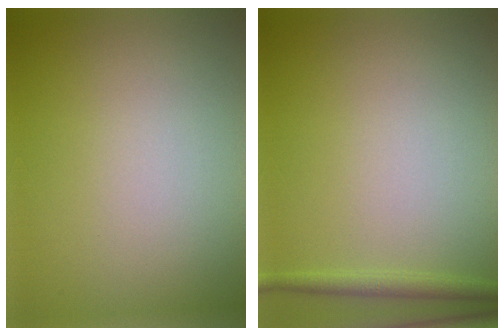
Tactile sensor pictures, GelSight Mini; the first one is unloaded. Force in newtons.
{"total": 1.4, "press": 1.4, "slide": 0.1}